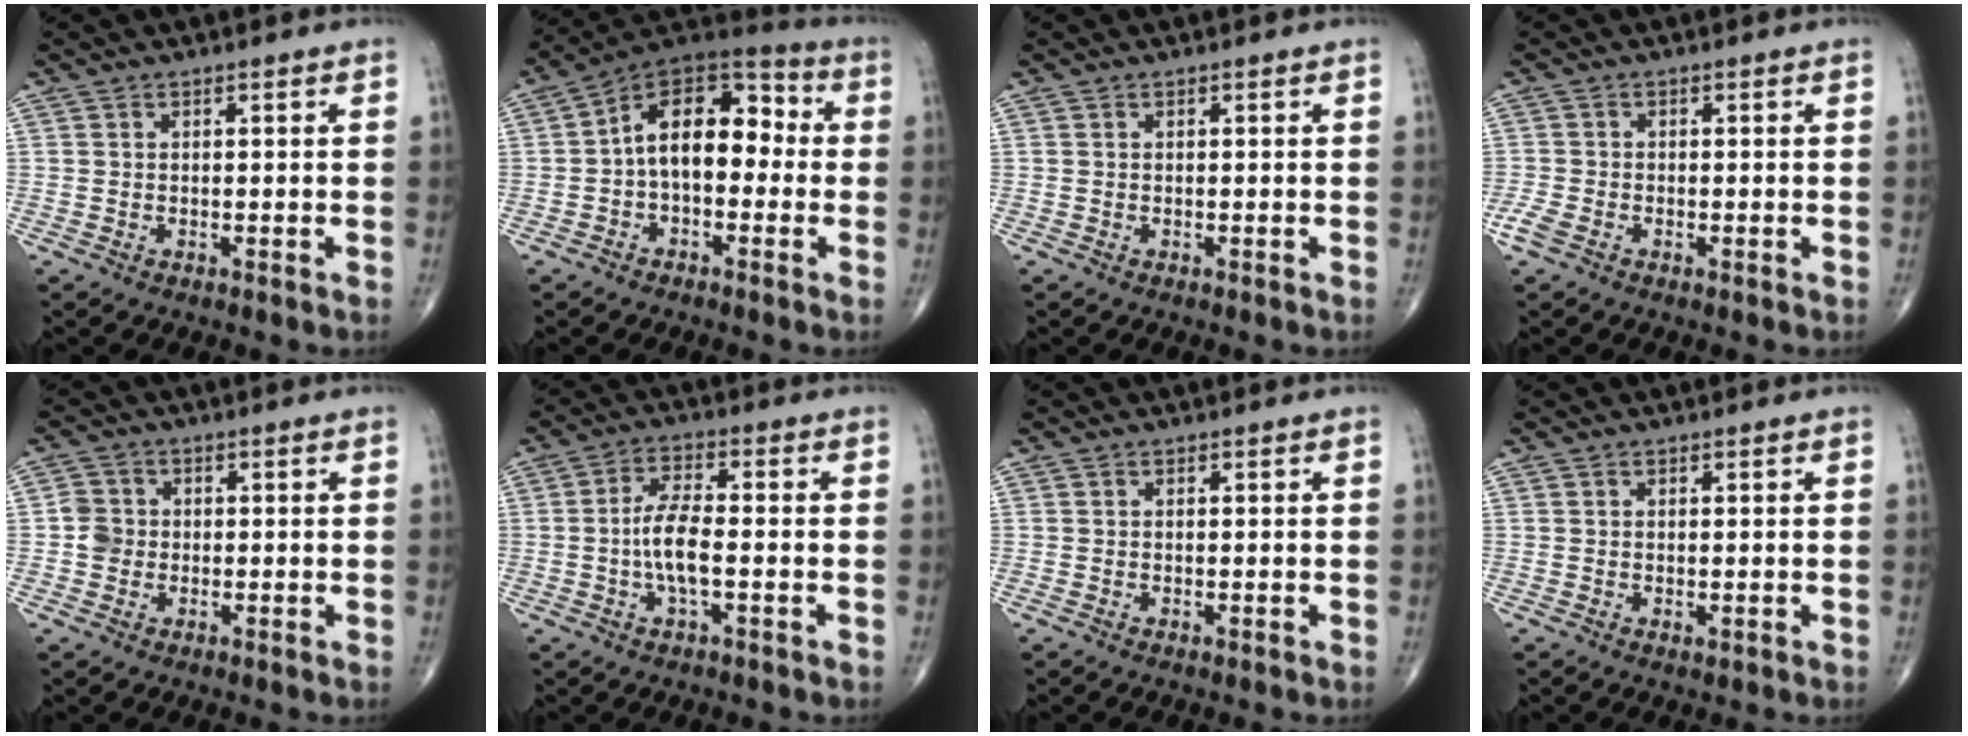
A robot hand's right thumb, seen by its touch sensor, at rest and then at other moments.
{"total": 14.4, "force": [-0.4, 8.8, 11.4], "torque": [-0.147, 0.049, -0.024]}
{"total": 0.0}
{"total": 2.5, "force": [-1.4, 1.4, 1.6], "torque": [-0.048, -0.001, -0.032]}
{"total": 3.5, "force": [-0.4, 3.3, 1.1], "torque": [-0.007, 0.007, -0.012]}
{"total": 6.9, "force": [-1.2, 2.3, 6.4], "torque": [-0.135, 0.014, -0.028]}
{"total": 0.0}
{"total": 0.7, "force": [0.0, 0.3, 0.6], "torque": [-0.012, -0.004, 0.001]}